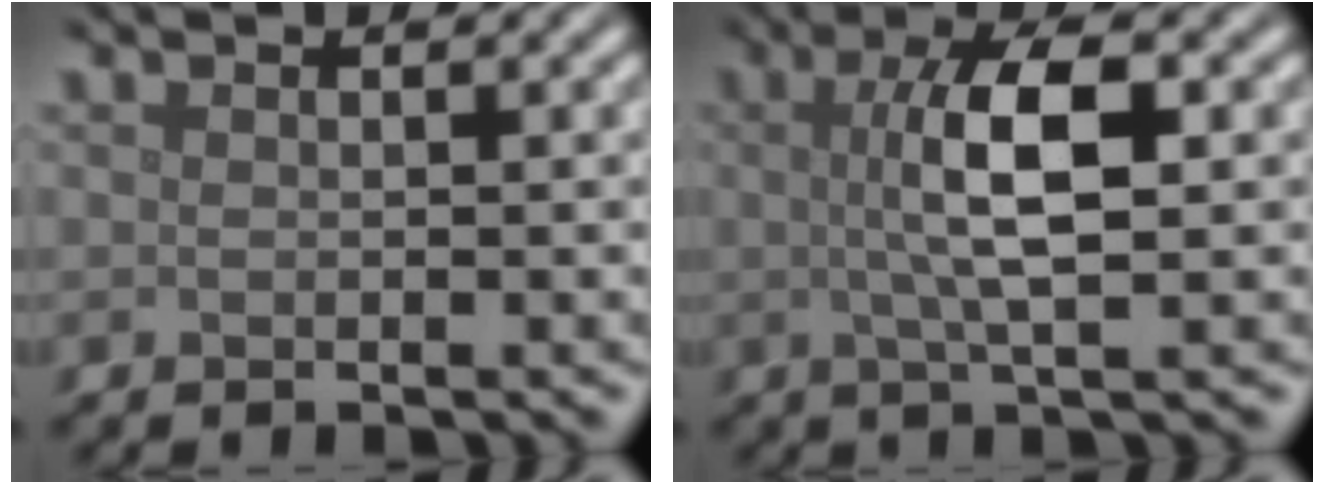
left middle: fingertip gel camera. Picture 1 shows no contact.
{"total": 5.6, "force": [0.6, 1.4, 5.4], "torque": [-0.099, 0.010, 0.009]}